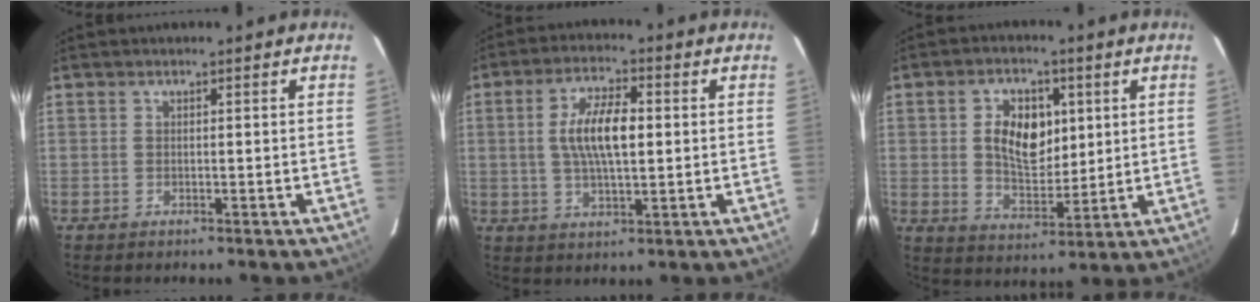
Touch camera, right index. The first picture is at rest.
{"total": 9.2, "force": [1.0, 3.4, 8.5], "torque": [-0.160, 0.009, 0.019]}
{"total": 10.1, "force": [2.3, 6.4, 7.5], "torque": [-0.134, 0.012, 0.047]}